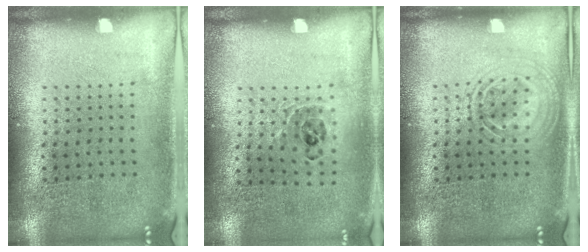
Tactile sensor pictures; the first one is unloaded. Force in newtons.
{"total": 0.9, "press": 0.9, "slide": 0.1}
{"total": 2.4, "press": 2.4, "slide": 0.3}